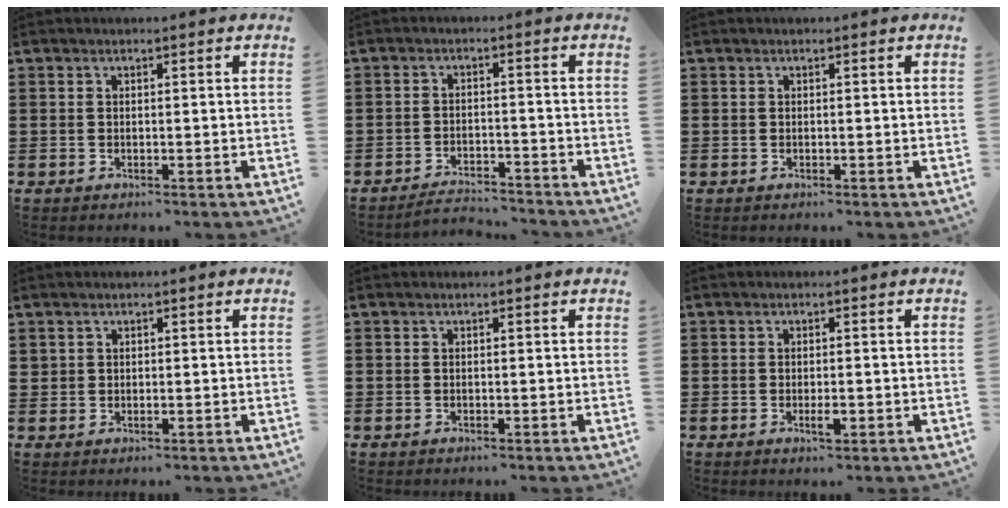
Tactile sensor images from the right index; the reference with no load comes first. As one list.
[{"total": 3.0, "force": [-3.0, 0.3, 0.1], "torque": [-0.009, 0.003, -0.063]}, {"total": 0.0}, {"total": 0.7, "force": [0.4, 0.6, 0.1], "torque": [-0.004, 0.002, 0.007]}, {"total": 0.0}, {"total": 2.0, "force": [-0.7, 0.6, 1.8], "torque": [-0.039, -0.004, -0.014]}]